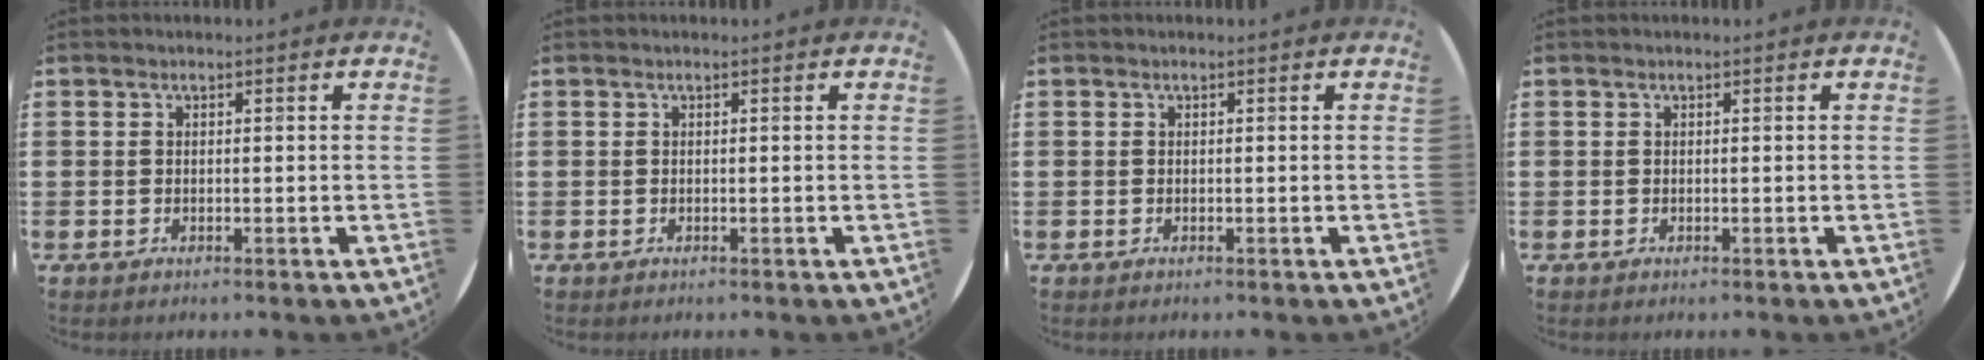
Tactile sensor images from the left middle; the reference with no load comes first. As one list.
[{"total": 0.0}, {"total": 0.0}, {"total": 0.0}]